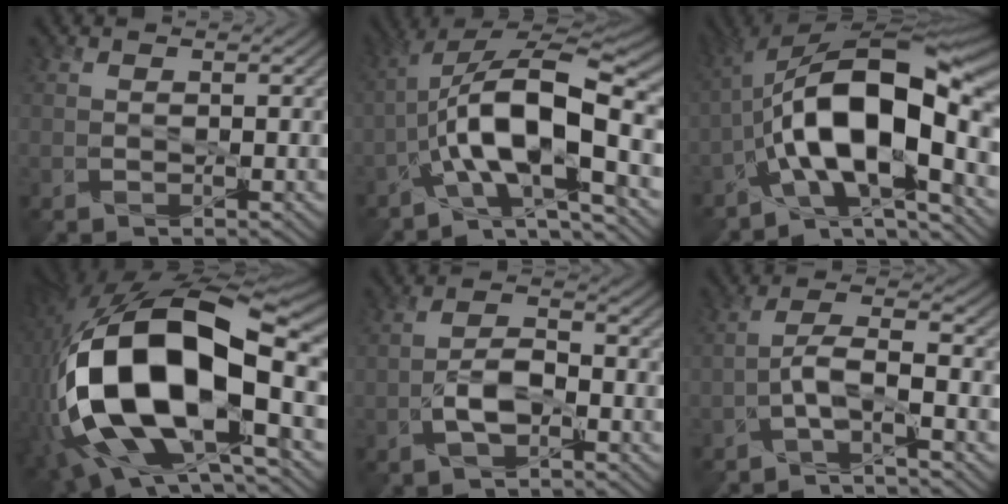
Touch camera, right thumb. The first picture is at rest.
{"total": 12.9, "force": [-4.0, 3.5, 11.8], "torque": [-0.204, 0.014, -0.076]}
{"total": 15.9, "force": [-4.3, 5.4, 14.3], "torque": [-0.228, 0.016, -0.080]}
{"total": 20.6, "force": [-2.9, 10.2, 17.7], "torque": [-0.403, -0.027, -0.022]}
{"total": 3.8, "force": [-1.9, 1.5, 2.9], "torque": [-0.054, 0.011, -0.036]}
{"total": 3.7, "force": [-2.5, 0.0, 2.7], "torque": [-0.052, 0.017, -0.052]}